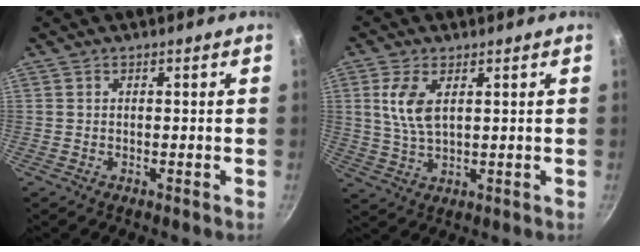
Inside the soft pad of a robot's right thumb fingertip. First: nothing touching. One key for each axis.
{"total": 6.6, "fx": 2.0, "fy": 3.1, "fz": 5.5, "tx": -0.112, "ty": -0.009, "tz": 0.045}